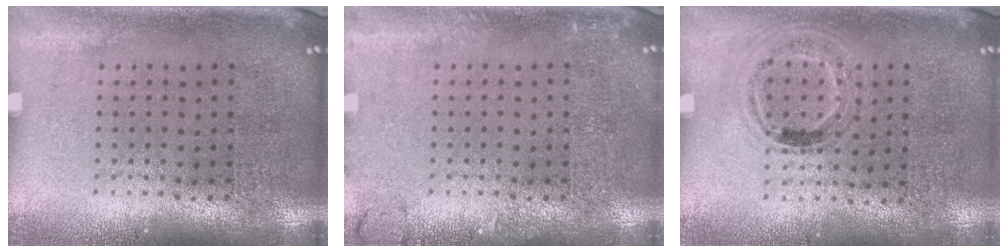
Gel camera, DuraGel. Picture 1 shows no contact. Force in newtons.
{"total": 1.4, "press": 1.4, "slide": 0.2}
{"total": 1.0, "press": 0.8, "slide": 0.6}